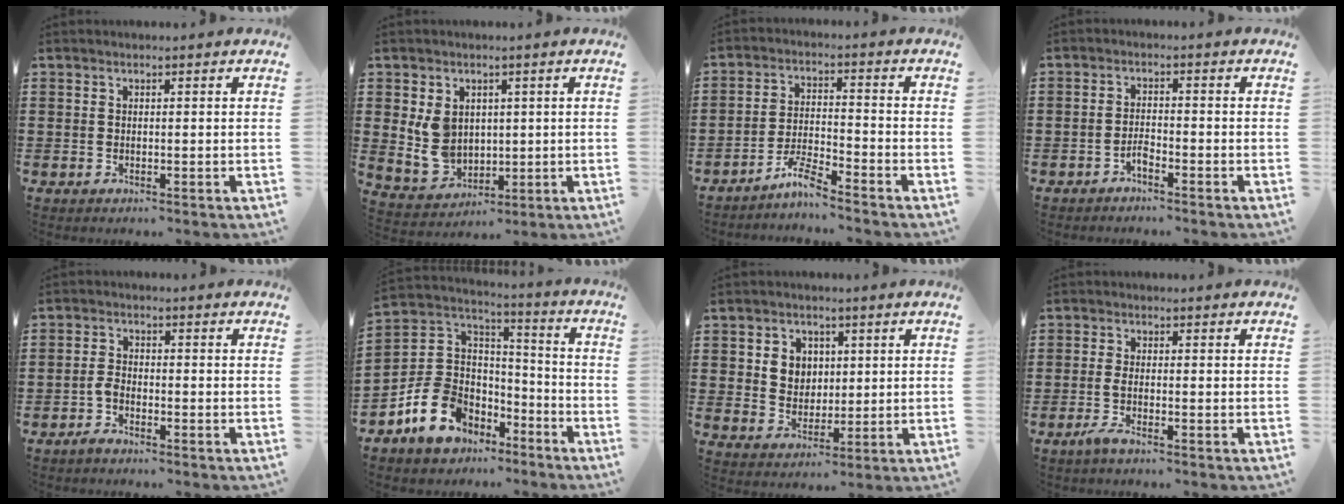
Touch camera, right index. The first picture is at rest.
{"total": 6.5, "force": [1.4, 5.4, 3.4], "torque": [-0.102, 0.006, 0.025]}
{"total": 5.0, "force": [-4.6, 0.0, 2.1], "torque": [-0.054, -0.002, -0.092]}
{"total": 1.9, "force": [-1.6, 0.4, 0.9], "torque": [-0.022, 0.003, -0.033]}
{"total": 2.2, "force": [-1.5, 1.1, 1.2], "torque": [-0.033, 0.003, -0.034]}
{"total": 11.1, "force": [-5.5, 8.8, 4.1], "torque": [-0.123, 0.018, -0.100]}
{"total": 4.4, "force": [1.3, 3.9, 1.4], "torque": [-0.037, 0.011, 0.020]}
{"total": 2.1, "force": [-1.1, 0.4, 1.8], "torque": [-0.045, -0.007, -0.025]}